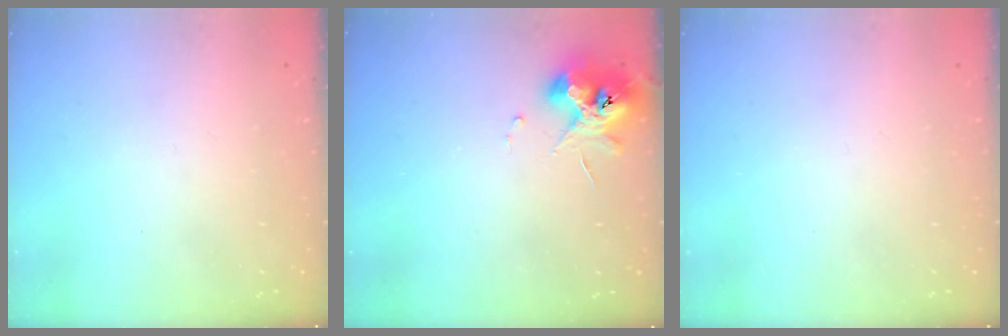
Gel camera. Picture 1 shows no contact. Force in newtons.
{"total": 9.8, "press": 9.7, "slide": 1.2}
{"total": 0.0}